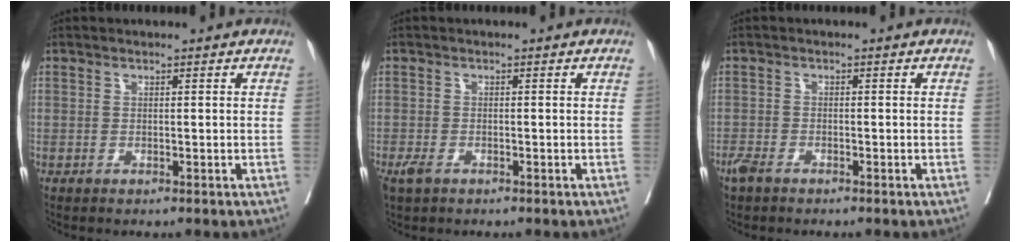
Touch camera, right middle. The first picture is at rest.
{"total": 2.2, "force": [-1.4, 1.1, 1.3], "torque": [-0.032, -0.004, -0.021]}
{"total": 2.3, "force": [-1.8, 0.8, 1.2], "torque": [-0.029, -0.004, -0.034]}